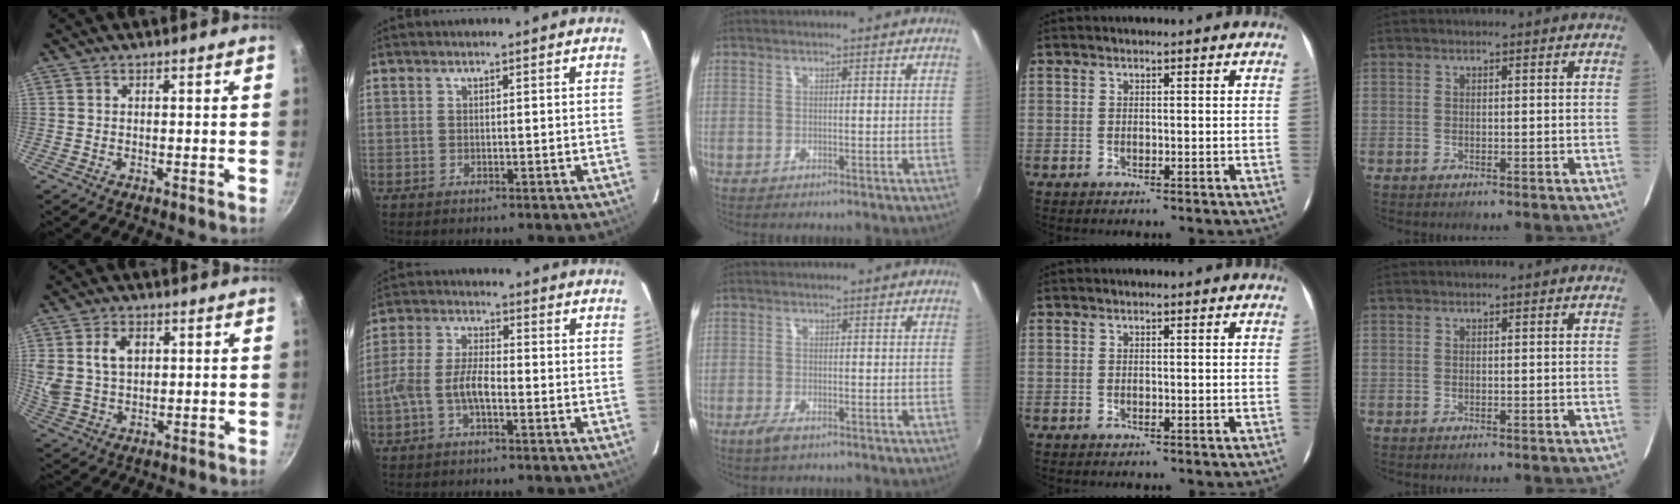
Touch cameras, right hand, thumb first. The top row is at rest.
{"thumb": {"total": 8.6, "force": [2.5, 6.0, 5.6], "torque": [-0.096, -0.007, 0.051]}, "index": {"total": 6.3, "force": [-2.5, 2.3, 5.3], "torque": [-0.121, 0.014, -0.050]}, "middle": {"total": 2.8, "force": [-1.9, 1.1, 1.8], "torque": [-0.043, -0.005, -0.036]}}